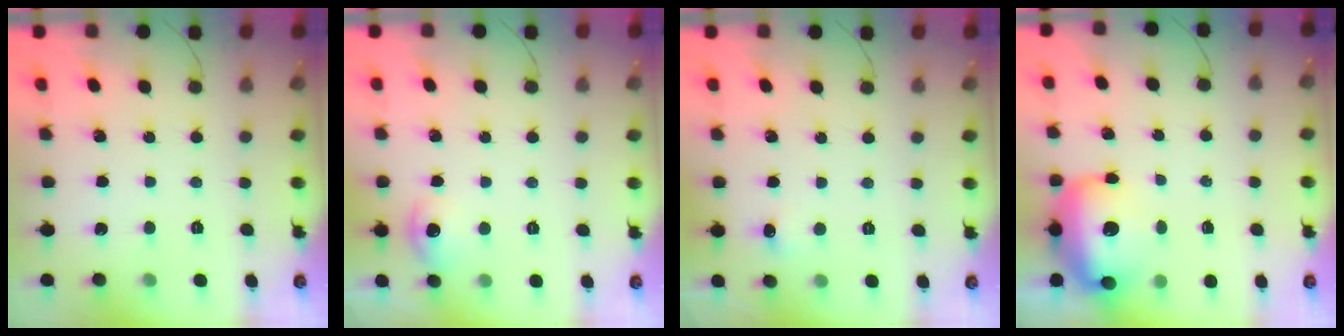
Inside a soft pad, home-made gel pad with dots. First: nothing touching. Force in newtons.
{"total": 6.3, "press": 6.1, "slide": 1.7}
{"total": 3.9, "press": 3.7, "slide": 1.1}
{"total": 22.4, "press": 19.2, "slide": 11.5}